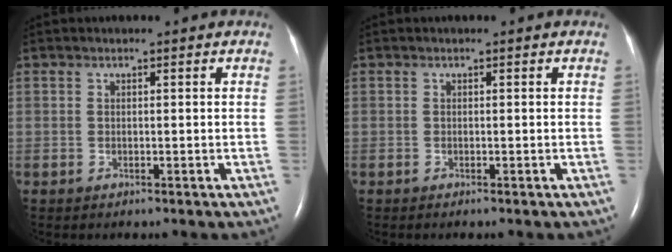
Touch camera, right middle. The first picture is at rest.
{"total": 0.0}